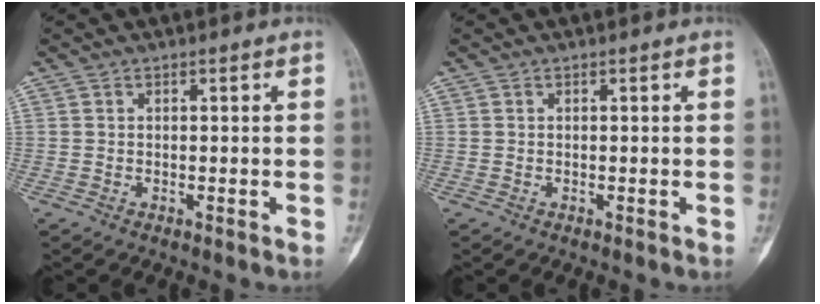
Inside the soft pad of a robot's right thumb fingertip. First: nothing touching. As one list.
[{"total": 0.0}]